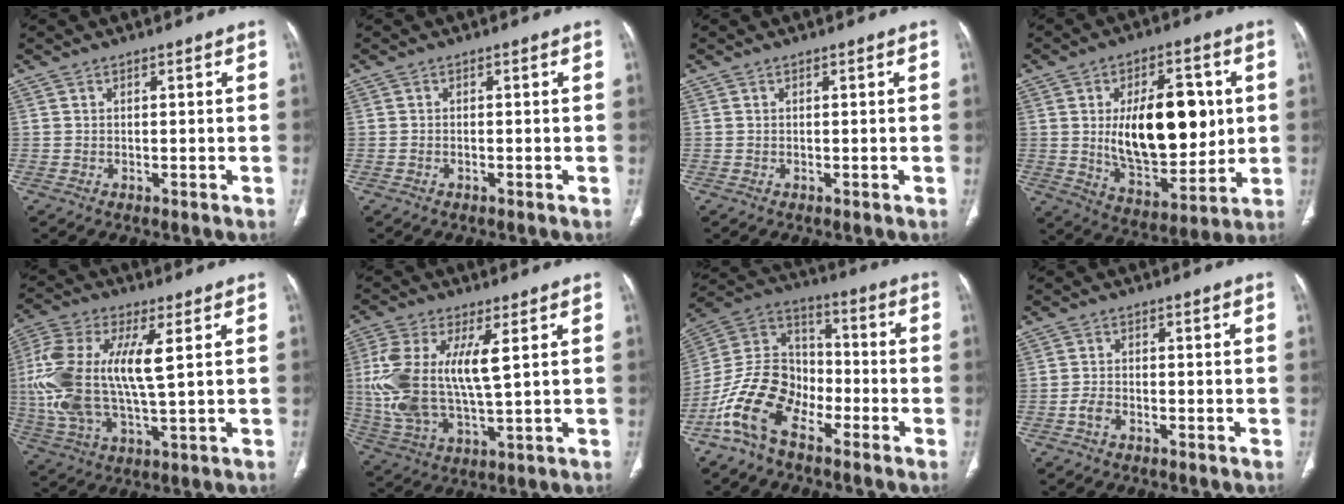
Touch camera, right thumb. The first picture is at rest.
{"total": 0.0}
{"total": 0.0}
{"total": 20.3, "force": [2.2, 10.7, 17.1], "torque": [-0.223, -0.015, 0.045]}
{"total": 18.0, "force": [2.7, 7.0, 16.4], "torque": [-0.372, 0.004, 0.049]}
{"total": 16.1, "force": [2.9, 6.5, 14.5], "torque": [-0.323, -0.009, 0.059]}
{"total": 15.1, "force": [-8.6, 9.0, 8.6], "torque": [-0.158, 0.065, -0.178]}
{"total": 2.2, "force": [-1.3, 1.2, 1.3], "torque": [-0.027, 0.011, -0.027]}